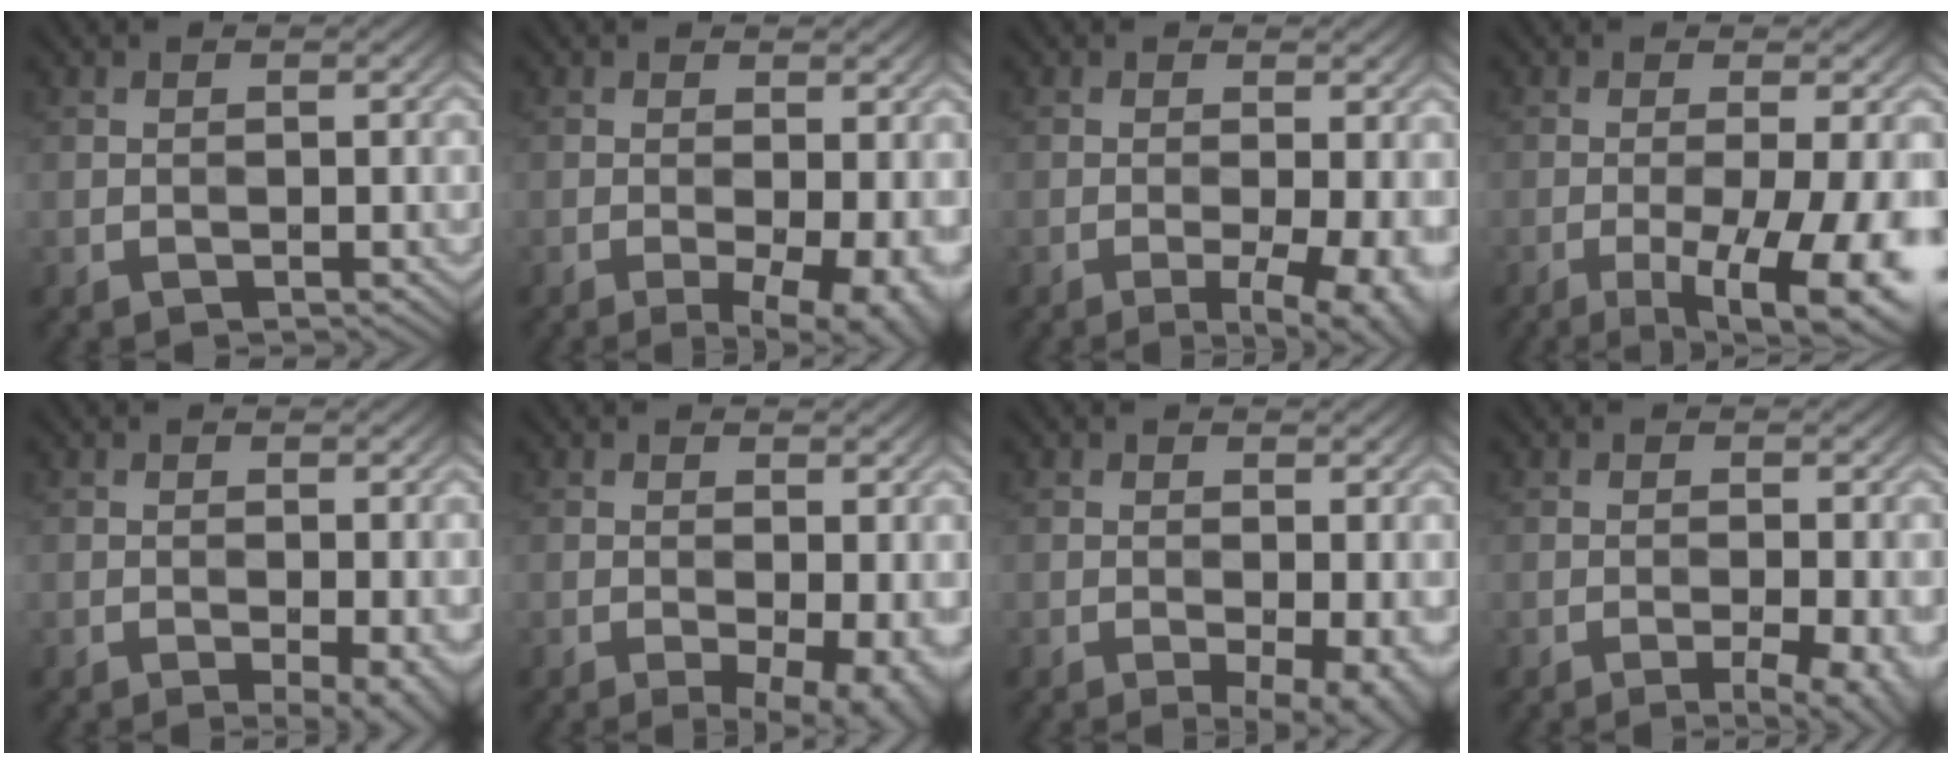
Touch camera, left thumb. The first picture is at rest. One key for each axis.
{"total": 6.7, "fx": -1.9, "fy": 2.6, "fz": 5.9, "tx": -0.090, "ty": -0.011, "tz": -0.021}
{"total": 7.3, "fx": -2.3, "fy": 2.3, "fz": 6.5, "tx": -0.092, "ty": -0.006, "tz": -0.024}
{"total": 11.5, "fx": -4.3, "fy": 2.9, "fz": 10.3, "tx": -0.142, "ty": -0.007, "tz": -0.051}
{"total": 3.1, "fx": -1.1, "fy": 0.9, "fz": 2.8, "tx": -0.039, "ty": -0.006, "tz": -0.012}
{"total": 6.3, "fx": -1.6, "fy": 2.6, "fz": 5.5, "tx": -0.082, "ty": -0.011, "tz": -0.017}
{"total": 4.7, "fx": -1.4, "fy": 1.8, "fz": 4.2, "tx": -0.058, "ty": -0.008, "tz": -0.016}
{"total": 4.0, "fx": -1.7, "fy": 0.7, "fz": 3.6, "tx": -0.054, "ty": 0.001, "tz": -0.023}